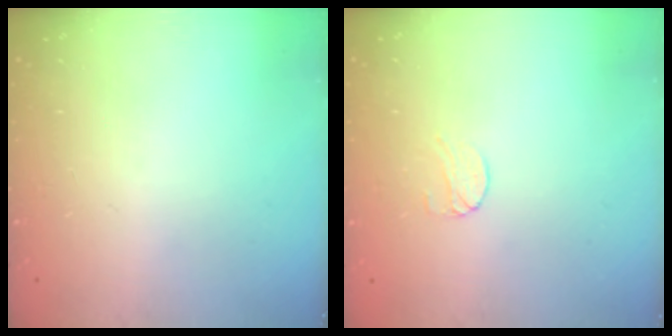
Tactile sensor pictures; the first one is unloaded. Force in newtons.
{"total": 6.3, "press": 6.3, "slide": 0.6}